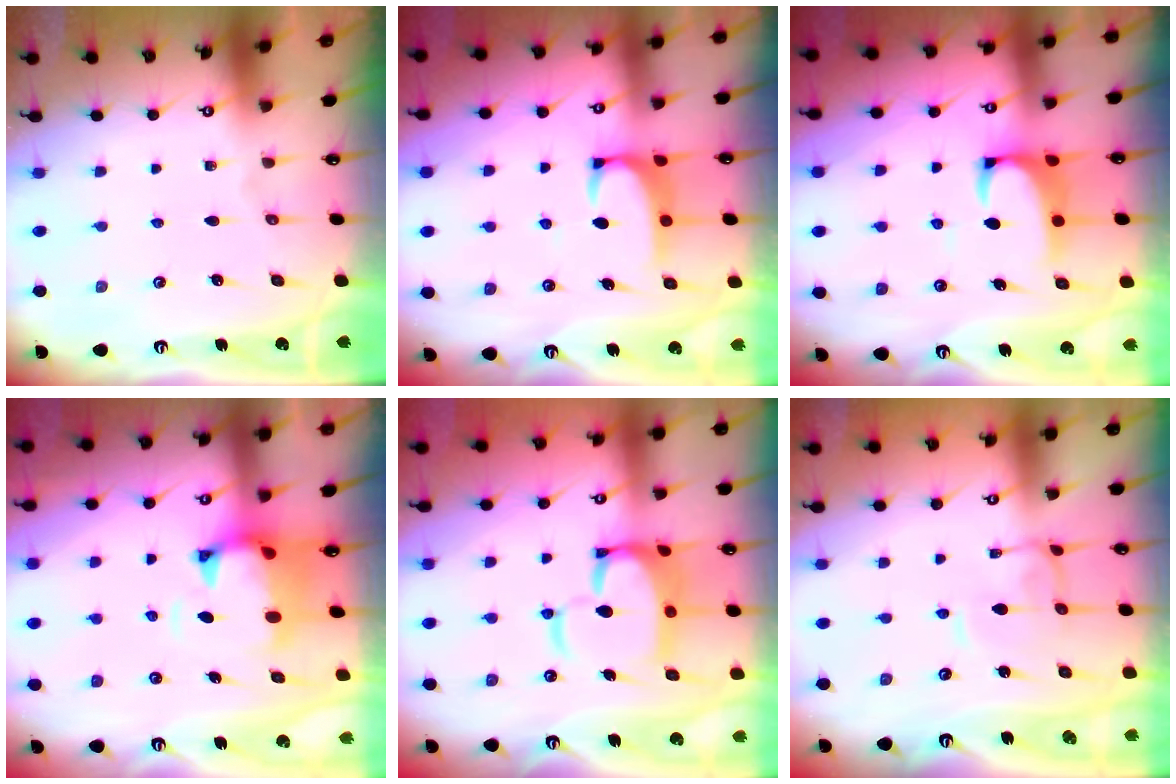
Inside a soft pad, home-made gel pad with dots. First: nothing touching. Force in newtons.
{"total": 2.4, "press": 2.3, "slide": 0.7}
{"total": 2.2, "press": 2.0, "slide": 0.9}
{"total": 1.6, "press": 1.2, "slide": 1.1}
{"total": 10.3, "press": 10.2, "slide": 1.5}
{"total": 0.7, "press": 0.5, "slide": 0.4}